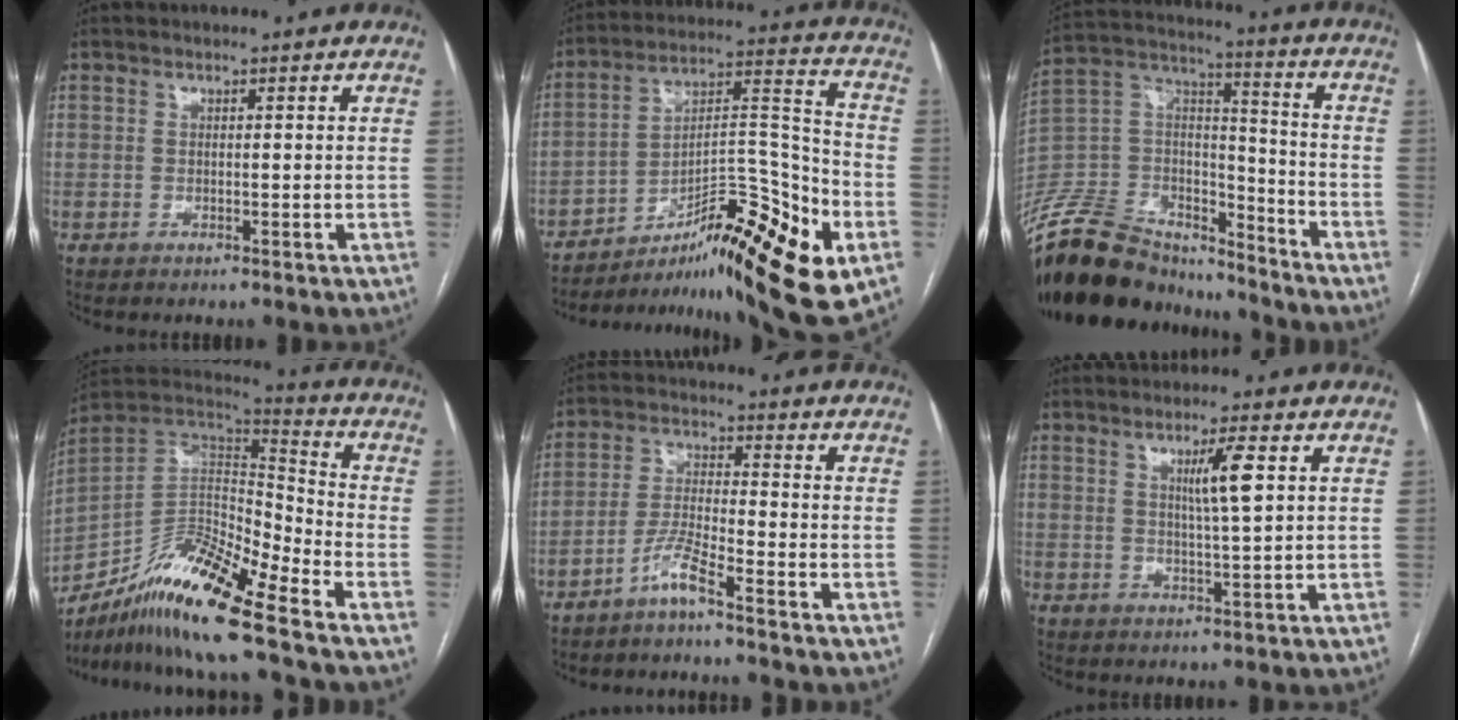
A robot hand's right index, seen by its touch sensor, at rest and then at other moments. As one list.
[{"total": 23.0, "force": [-12.5, 3.2, 19.0], "torque": [-0.252, 0.011, -0.190]}, {"total": 24.7, "force": [-20.9, 8.9, 9.6], "torque": [-0.243, 0.009, -0.364]}, {"total": 17.1, "force": [-12.2, 1.6, 11.9], "torque": [-0.224, 0.005, -0.220]}, {"total": 4.9, "force": [-3.8, -0.5, 3.1], "torque": [-0.071, -0.008, -0.083]}, {"total": 5.1, "force": [1.7, -0.3, 4.8], "torque": [-0.080, -0.003, 0.029]}]